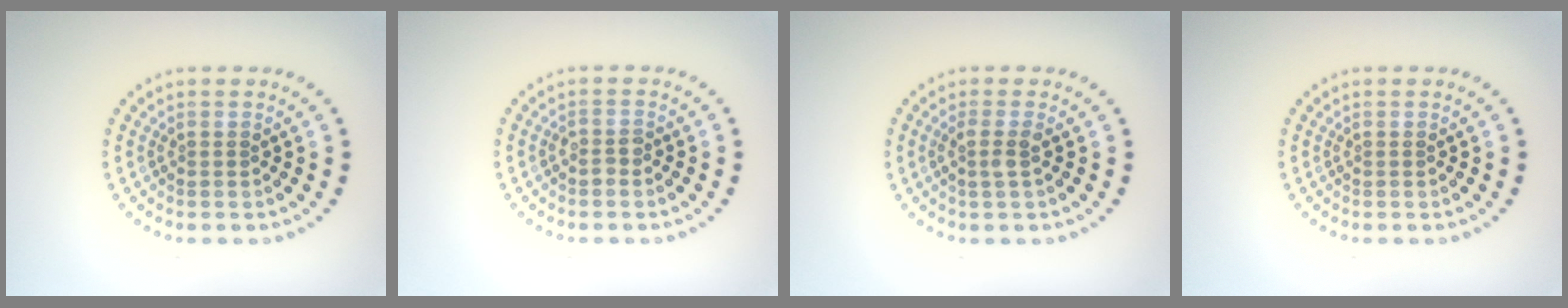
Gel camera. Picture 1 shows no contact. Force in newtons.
{"total": 0.9, "press": 0.7, "slide": 0.5}
{"total": 1.5, "press": 1.2, "slide": 0.9}
{"total": 0.0}